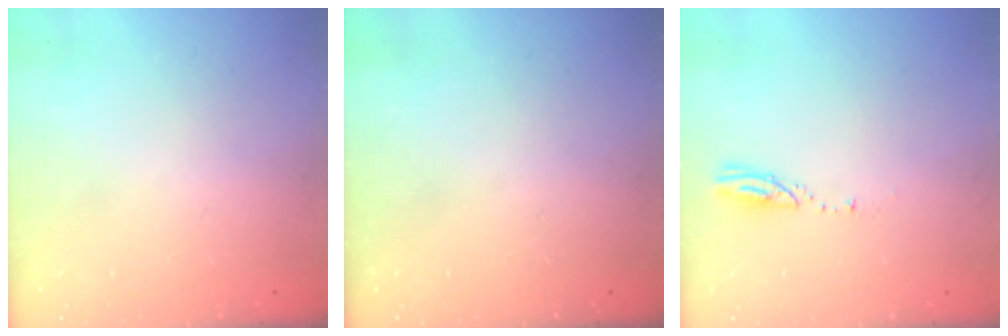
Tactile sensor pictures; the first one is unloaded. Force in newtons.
{"total": 0.0}
{"total": 3.1, "press": 3.1, "slide": 0.2}